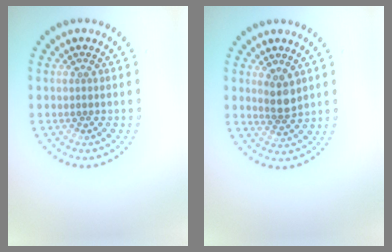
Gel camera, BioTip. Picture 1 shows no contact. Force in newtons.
{"total": 2.3, "press": 1.9, "slide": 1.2}